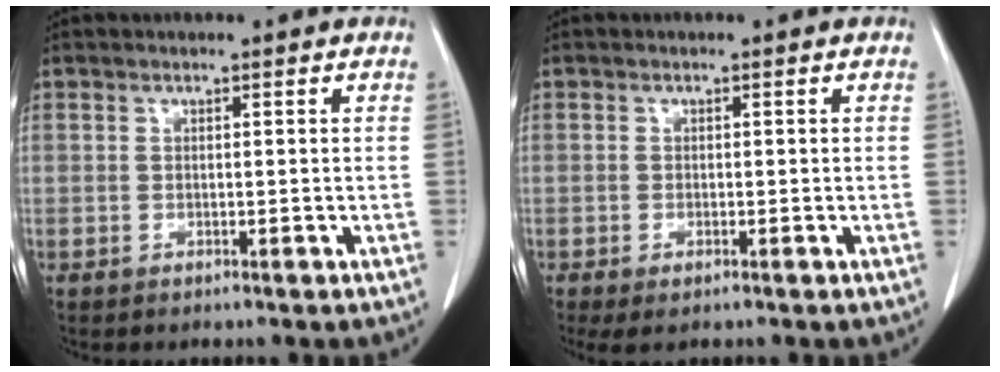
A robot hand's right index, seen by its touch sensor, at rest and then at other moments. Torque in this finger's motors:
{"motor_torque": [0.30, -0.28, 0.07, 0.01]}